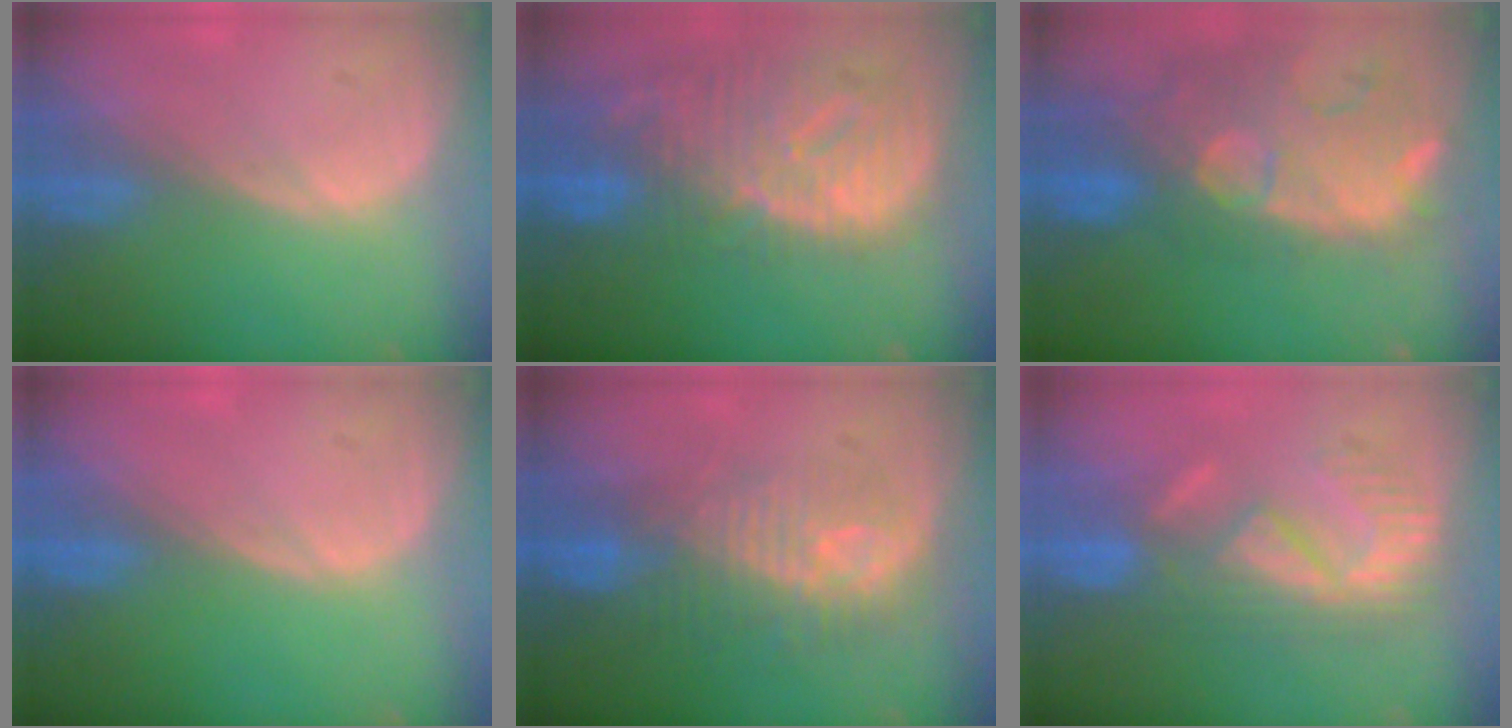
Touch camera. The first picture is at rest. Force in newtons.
{"total": 12.4, "press": 10.7, "slide": 6.3}
{"total": 12.9, "press": 11.3, "slide": 6.2}
{"total": 0.0}
{"total": 9.7, "press": 8.9, "slide": 3.9}
{"total": 8.2, "press": 7.9, "slide": 2.4}